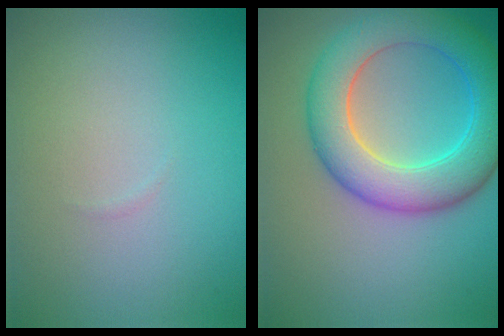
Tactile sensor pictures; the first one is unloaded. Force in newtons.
{"total": 7.6, "press": 7.6, "slide": 0.3}